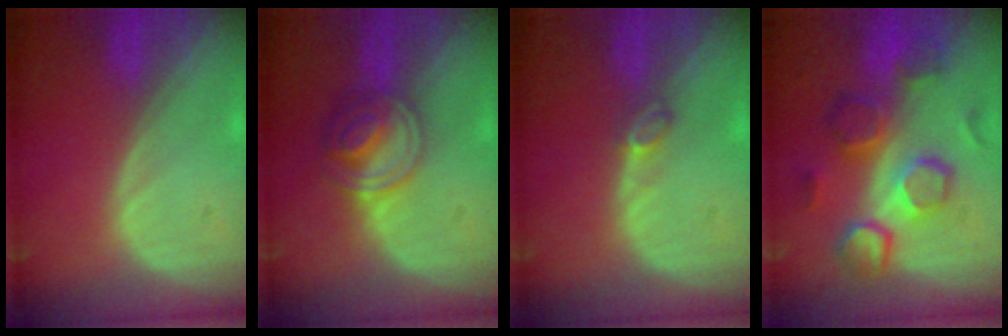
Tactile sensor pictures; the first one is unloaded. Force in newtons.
{"total": 6.3, "press": 5.5, "slide": 3.1}
{"total": 1.7, "press": 1.7, "slide": 0.4}
{"total": 9.9, "press": 9.4, "slide": 3.1}